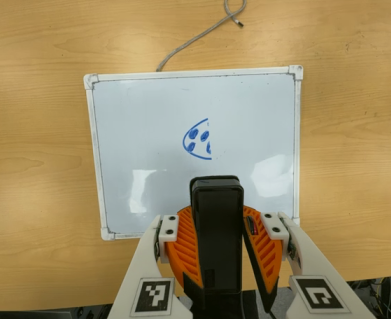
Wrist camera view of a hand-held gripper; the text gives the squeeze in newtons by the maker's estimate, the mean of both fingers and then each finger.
{"total": 10.5, "left": 10.0, "right": 11.0}